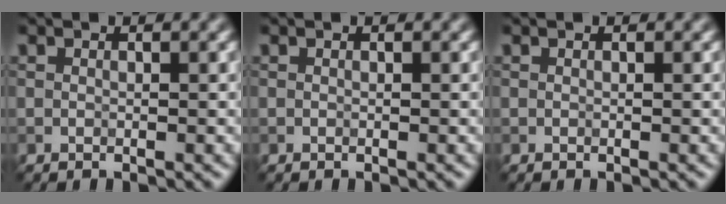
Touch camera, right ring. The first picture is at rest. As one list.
[{"total": 0.0}, {"total": 0.0}]